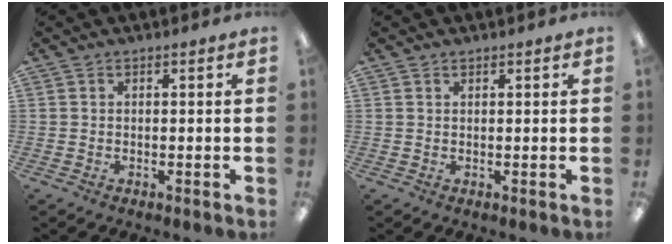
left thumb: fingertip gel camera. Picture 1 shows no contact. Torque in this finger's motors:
{"motor_torque": [-0.11, 0.05, -0.25, 0.09, 0.03]}